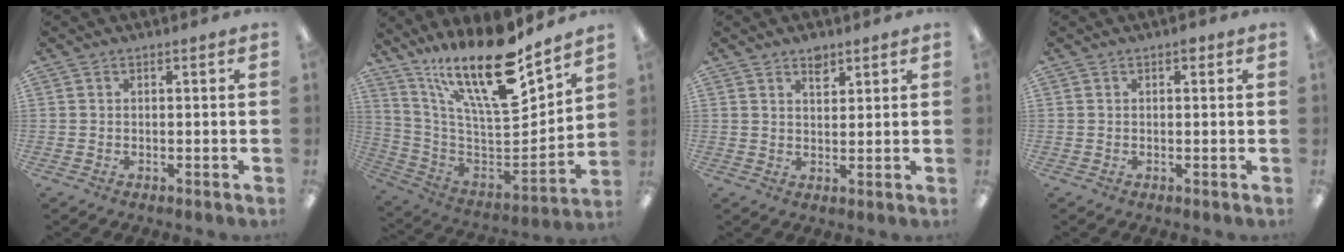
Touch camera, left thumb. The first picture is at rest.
{"total": 24.1, "force": [16.9, 7.2, 15.7], "torque": [-0.272, -0.131, 0.285]}
{"total": 3.5, "force": [2.7, 1.8, 1.5], "torque": [-0.010, -0.014, 0.045]}
{"total": 1.0, "force": [0.6, 0.5, 0.7], "torque": [-0.006, 0.002, 0.007]}